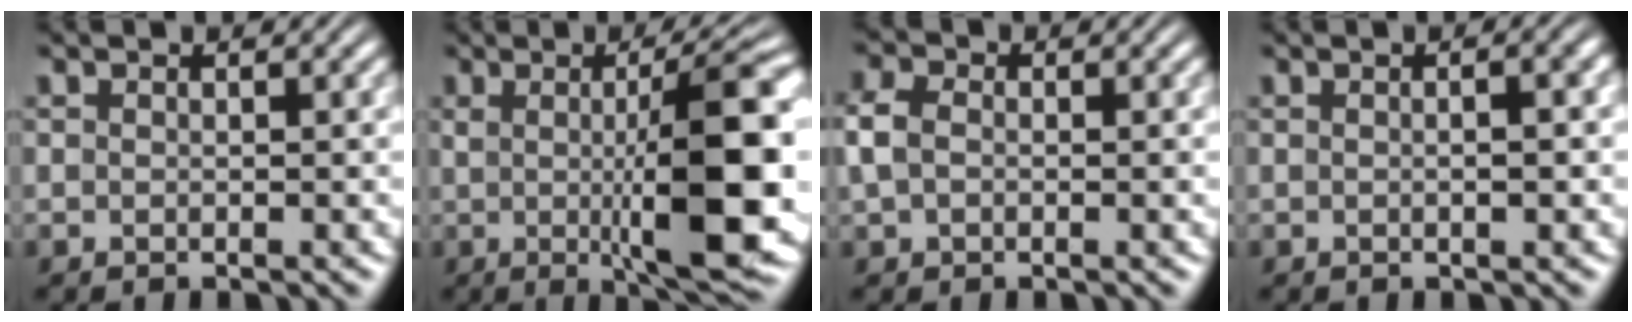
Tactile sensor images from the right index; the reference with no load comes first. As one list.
[{"total": 10.8, "force": [-0.5, 2.1, 10.6], "torque": [-0.138, 0.007, -0.009]}, {"total": 3.0, "force": [0.0, 2.4, 1.7], "torque": [-0.053, -0.003, 0.003]}, {"total": 1.5, "force": [0.0, 0.0, 1.5], "torque": [-0.012, 0.010, -0.006]}]